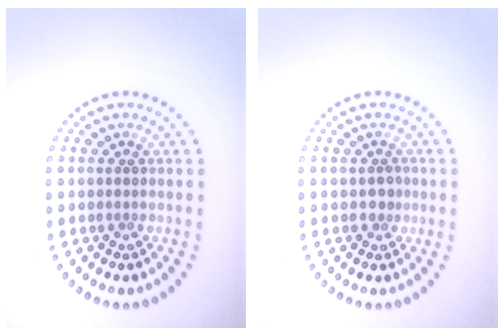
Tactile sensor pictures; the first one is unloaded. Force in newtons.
{"total": 1.1, "press": 1.0, "slide": 0.4}